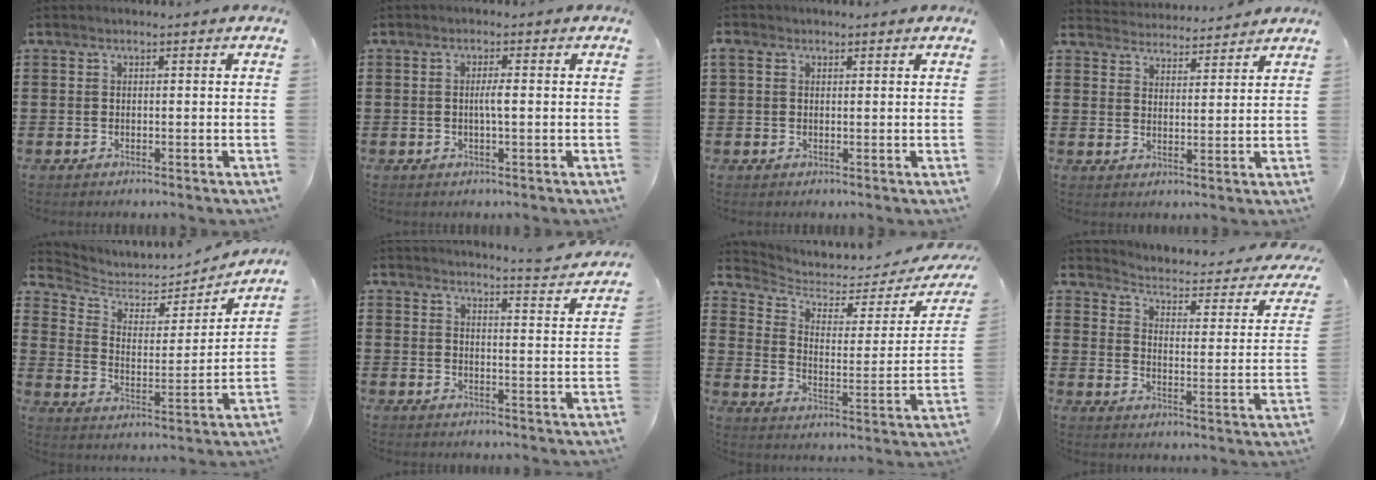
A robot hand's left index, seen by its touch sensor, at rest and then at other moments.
{"total": 2.2, "force": [0.1, 0.0, 2.2], "torque": [-0.042, -0.005, 0.001]}
{"total": 1.4, "force": [0.7, 1.0, 0.8], "torque": [-0.021, 0.005, 0.013]}
{"total": 4.0, "force": [4.0, 0.1, -0.2], "torque": [-0.019, -0.029, 0.069]}
{"total": 4.7, "force": [4.2, 2.0, 0.9], "torque": [-0.046, -0.029, 0.070]}
{"total": 4.1, "force": [3.8, -1.0, 0.8], "torque": [-0.026, -0.039, 0.062]}
{"total": 3.9, "force": [3.3, 1.5, 1.4], "torque": [-0.051, -0.028, 0.055]}
{"total": 1.8, "force": [1.4, 0.2, 1.2], "torque": [-0.039, -0.028, 0.012]}